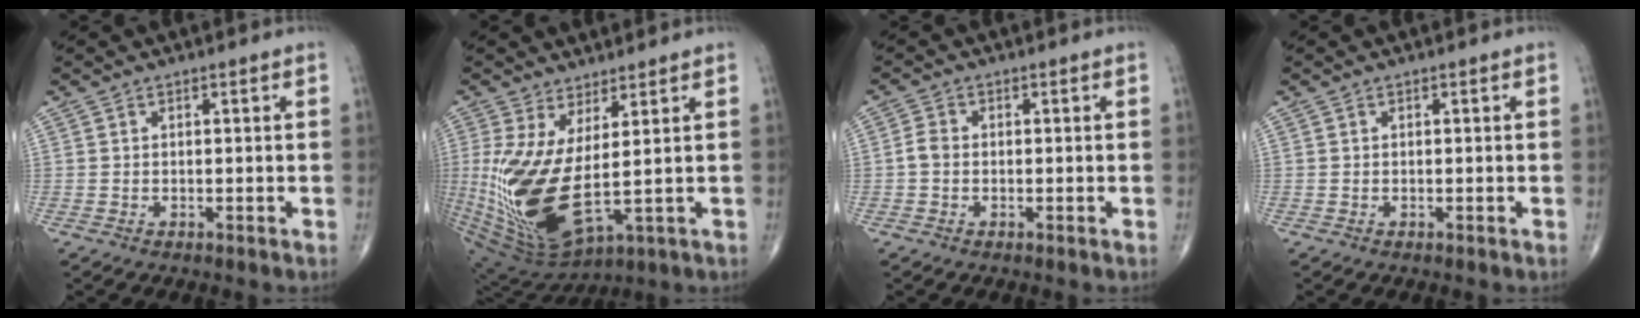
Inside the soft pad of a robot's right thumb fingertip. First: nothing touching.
{"total": 16.1, "force": [0.9, 5.9, 15.0], "torque": [-0.325, -0.038, 0.042]}
{"total": 2.2, "force": [-0.4, 1.6, 1.4], "torque": [-0.026, 0.005, -0.013]}
{"total": 0.0}